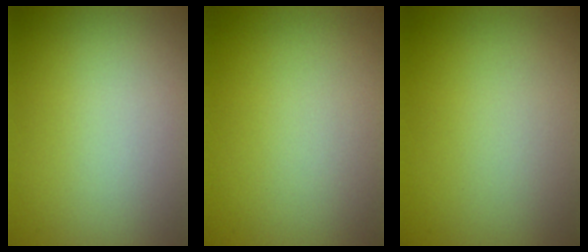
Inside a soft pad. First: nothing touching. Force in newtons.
{"total": 0.0}
{"total": 0.0}